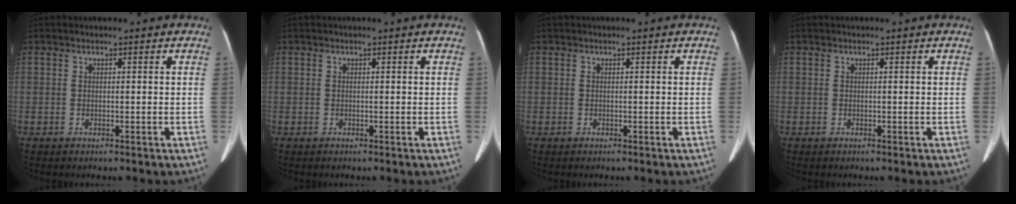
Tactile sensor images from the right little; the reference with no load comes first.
{"total": 0.0}
{"total": 0.0}
{"total": 0.0}